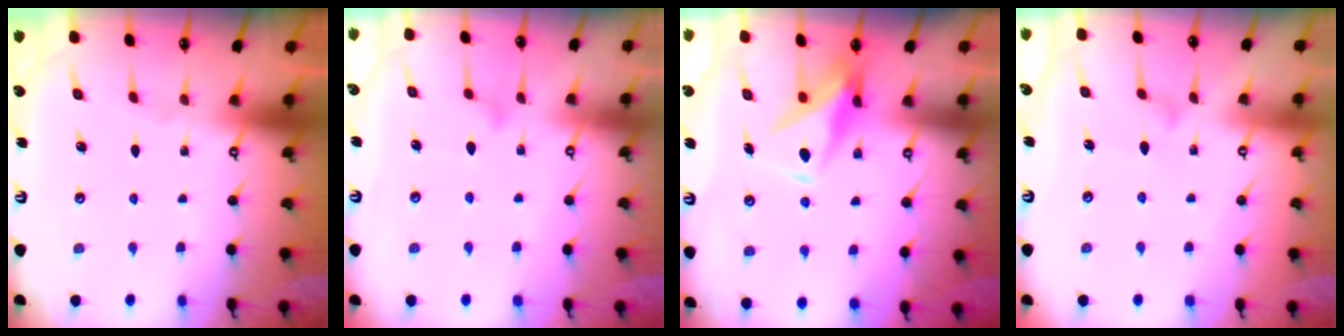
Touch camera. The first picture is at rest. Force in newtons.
{"total": 9.7, "press": 9.7, "slide": 0.3}
{"total": 8.8, "press": 8.7, "slide": 0.9}
{"total": 5.9, "press": 5.9, "slide": 0.3}